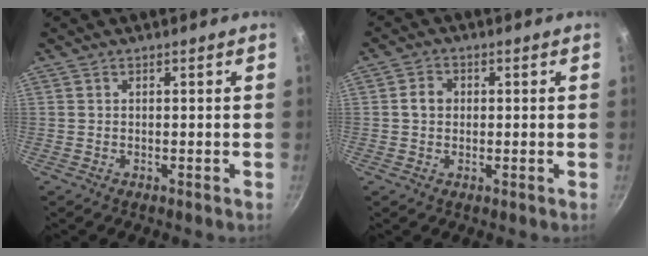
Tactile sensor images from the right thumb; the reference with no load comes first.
{"total": 3.4, "force": [0.3, 2.8, 1.8], "torque": [-0.018, 0.007, 0.000]}